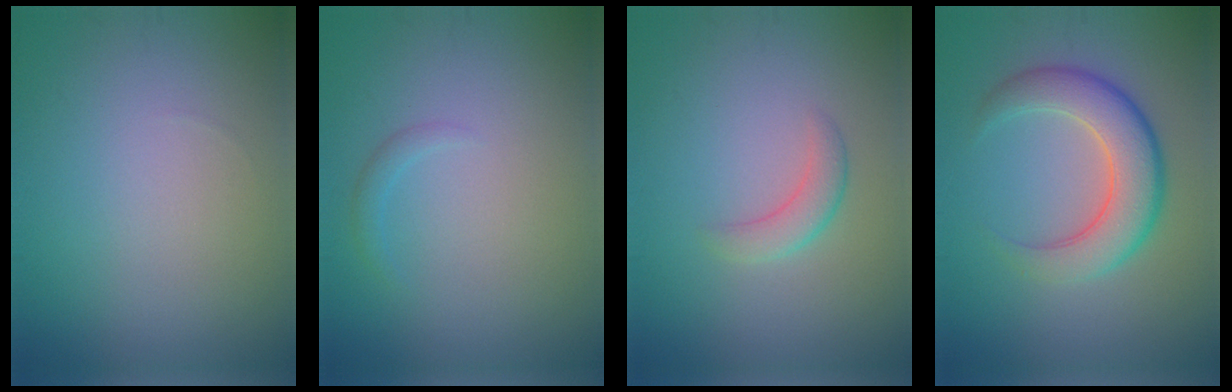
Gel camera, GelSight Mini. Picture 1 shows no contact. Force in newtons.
{"total": 0.9, "press": 0.9, "slide": 0.0}
{"total": 2.0, "press": 1.9, "slide": 0.2}
{"total": 6.0, "press": 6.0, "slide": 0.5}